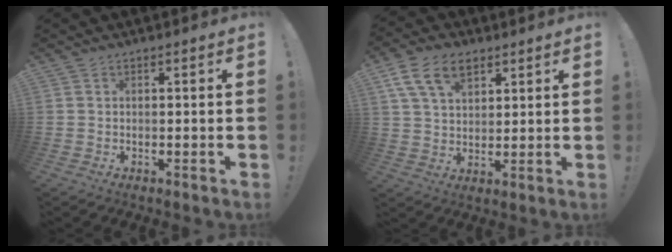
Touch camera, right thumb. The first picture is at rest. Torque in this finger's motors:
{"motor_torque": [0.09, 0.10, 0.27, -0.01, 0.01]}